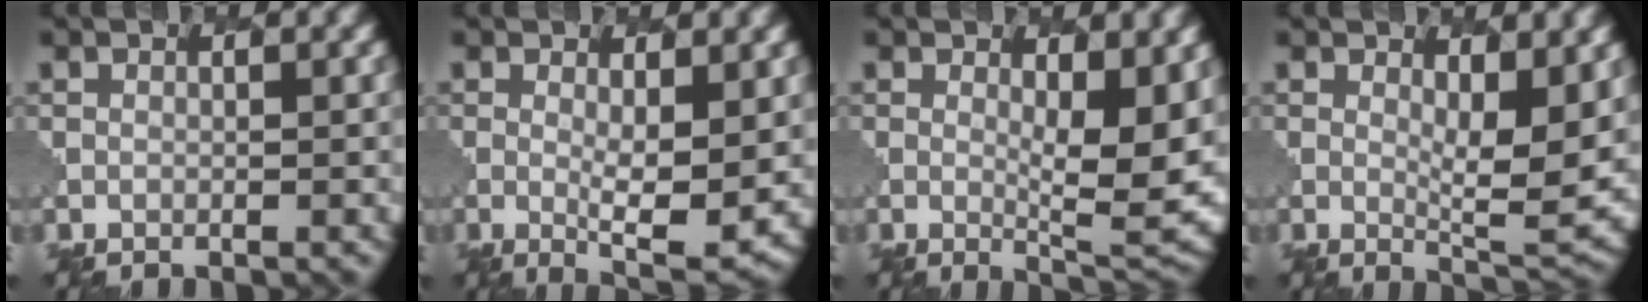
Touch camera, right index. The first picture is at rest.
{"total": 4.8, "force": [0.5, 1.2, 4.6], "torque": [-0.075, -0.017, 0.014]}
{"total": 6.7, "force": [1.1, 2.0, 6.3], "torque": [-0.096, -0.016, 0.025]}
{"total": 5.4, "force": [1.5, 1.6, 5.0], "torque": [-0.077, -0.015, 0.030]}